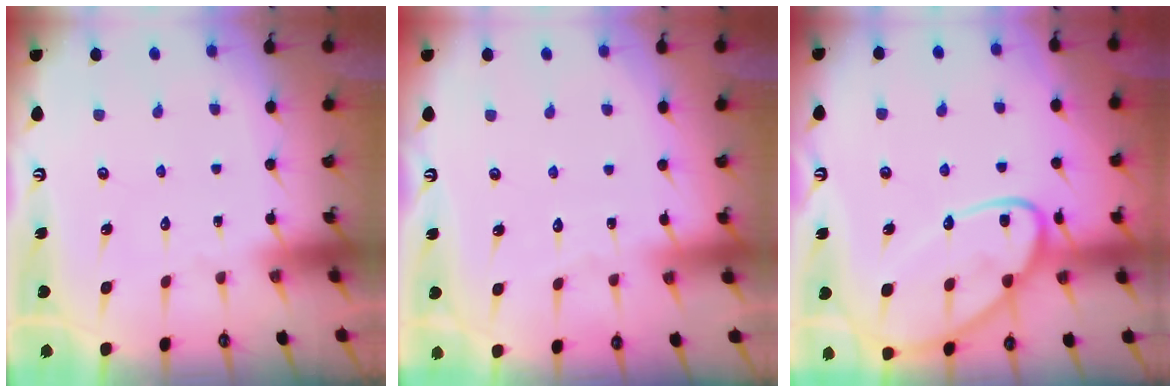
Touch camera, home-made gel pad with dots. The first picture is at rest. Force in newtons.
{"total": 1.7, "press": 1.7, "slide": 0.2}
{"total": 16.0, "press": 16.0, "slide": 1.4}